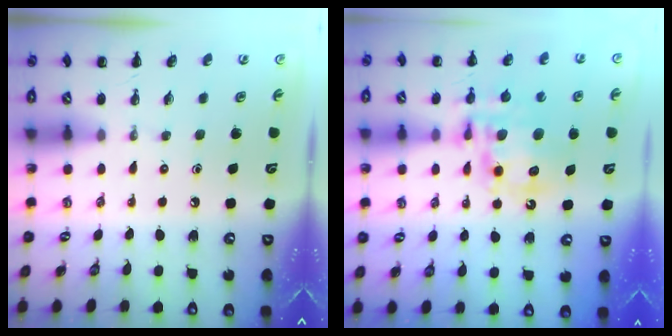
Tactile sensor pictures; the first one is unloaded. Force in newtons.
{"total": 15.1, "press": 14.7, "slide": 3.1}